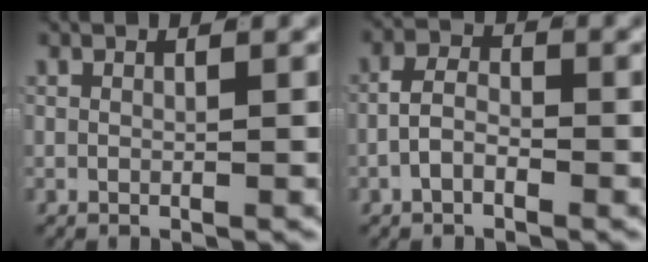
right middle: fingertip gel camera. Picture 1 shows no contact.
{"total": 2.3, "force": [-1.1, 1.3, 1.5], "torque": [-0.020, -0.002, -0.024]}